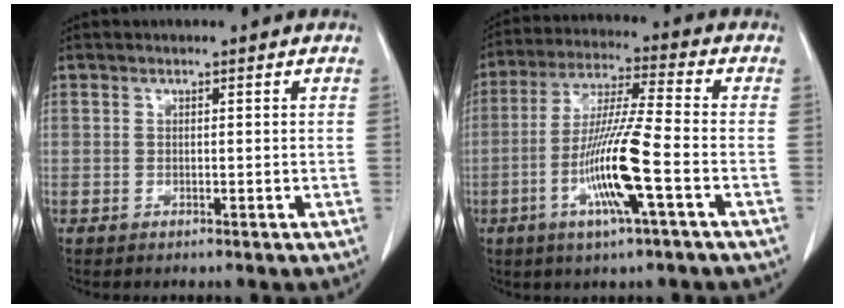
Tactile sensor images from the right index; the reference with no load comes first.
{"total": 12.4, "force": [-4.0, -0.1, 11.7], "torque": [-0.233, -0.009, -0.079]}